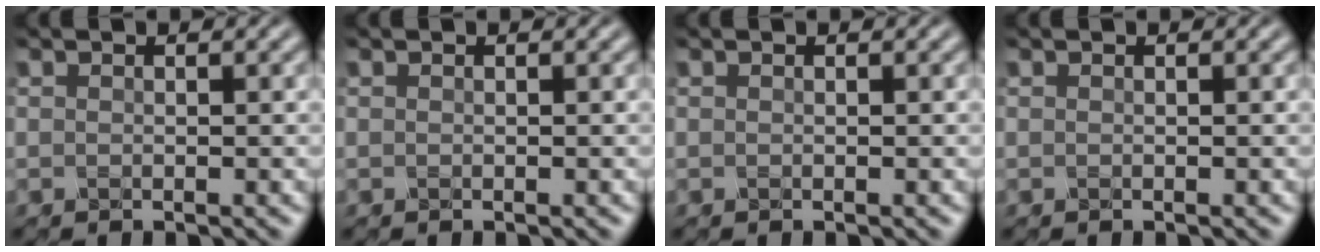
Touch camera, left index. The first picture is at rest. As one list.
[{"total": 0.0}, {"total": 0.0}, {"total": 0.0}]